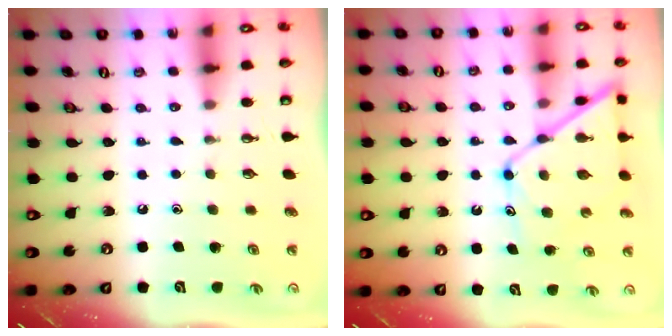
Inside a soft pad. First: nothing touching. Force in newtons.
{"total": 12.3, "press": 12.3, "slide": 1.1}